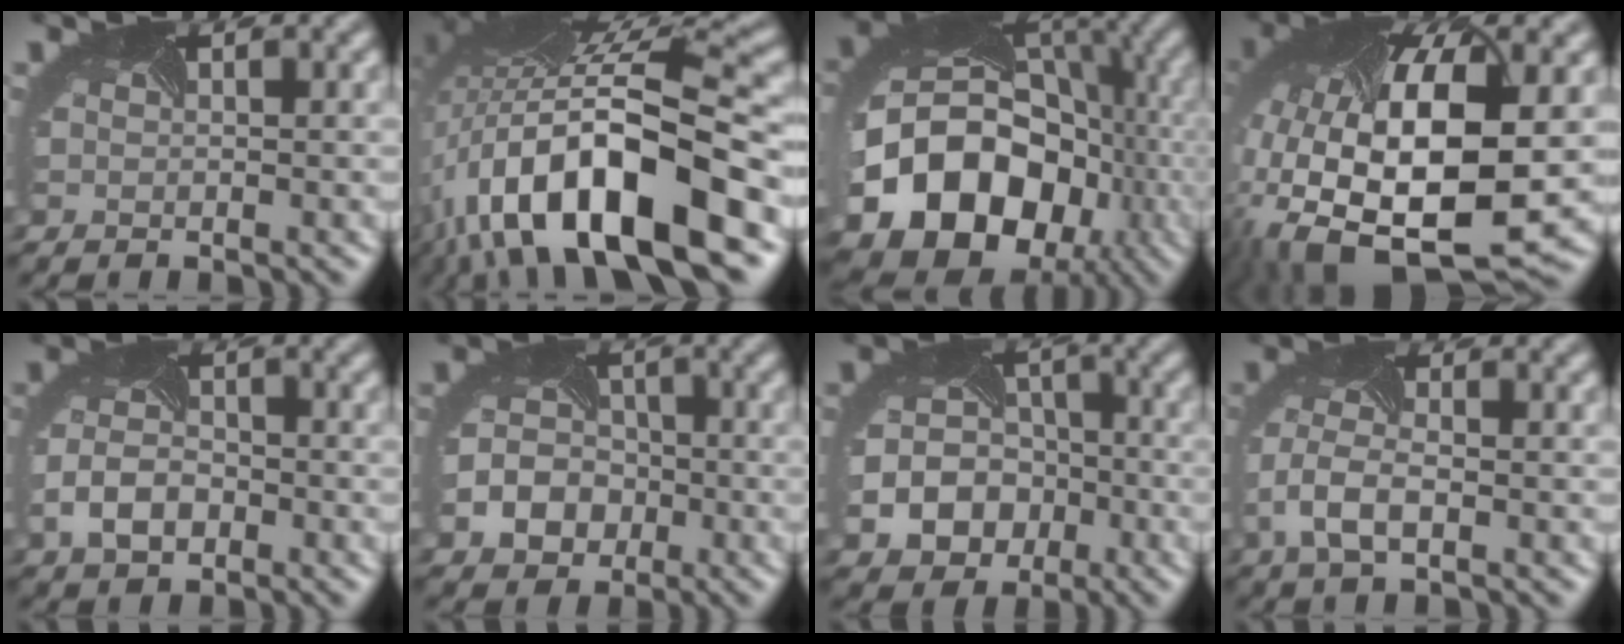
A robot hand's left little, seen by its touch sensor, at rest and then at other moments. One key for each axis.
{"total": 15.8, "fx": -4.4, "fy": 7.0, "fz": 13.4, "tx": -0.233, "ty": 0.010, "tz": -0.080}
{"total": 17.9, "fx": -5.4, "fy": 14.5, "fz": 8.9, "tx": -0.167, "ty": -0.024, "tz": -0.093}
{"total": 16.6, "fx": -1.4, "fy": 9.1, "fz": 13.8, "tx": -0.298, "ty": -0.036, "tz": -0.014}
{"total": 3.1, "fx": -1.5, "fy": 2.2, "fz": 1.5, "tx": -0.042, "ty": -0.001, "tz": -0.033}
{"total": 4.3, "fx": -1.8, "fy": 3.7, "fz": 1.3, "tx": -0.022, "ty": 0.001, "tz": -0.032}
{"total": 6.6, "fx": -2.6, "fy": 5.6, "fz": 2.4, "tx": -0.032, "ty": -0.009, "tz": -0.047}
{"total": 3.6, "fx": -1.3, "fy": 1.9, "fz": 2.8, "tx": -0.075, "ty": 0.004, "tz": -0.030}